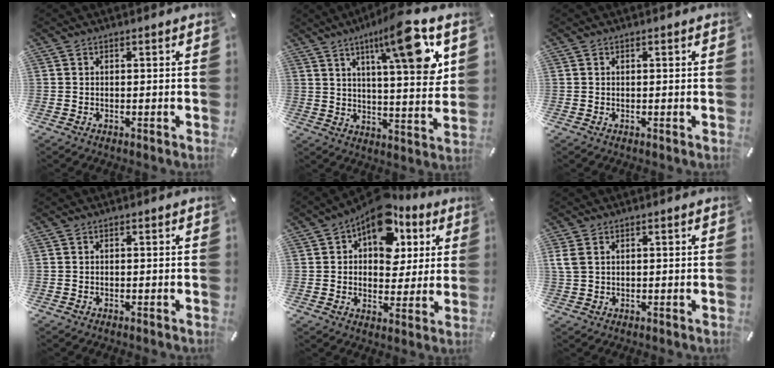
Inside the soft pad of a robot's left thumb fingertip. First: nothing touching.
{"total": 16.2, "force": [8.9, 3.4, 13.1], "torque": [-0.194, -0.042, 0.132]}
{"total": 0.0}
{"total": 0.0}
{"total": 13.8, "force": [7.6, 9.1, 7.2], "torque": [-0.099, -0.052, 0.135]}
{"total": 2.7, "force": [1.2, 1.9, 1.6], "torque": [-0.040, 0.000, 0.020]}